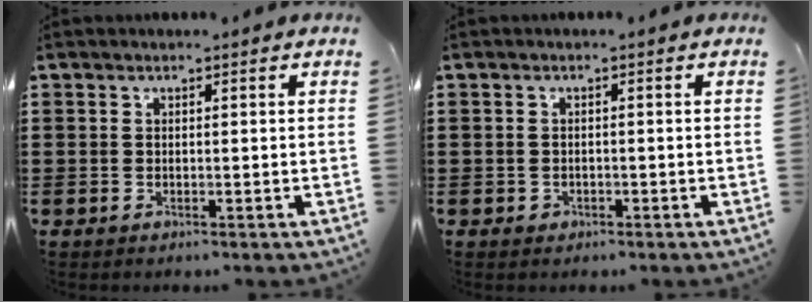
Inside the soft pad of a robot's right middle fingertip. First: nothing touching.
{"total": 0.8, "force": [-0.4, 0.6, 0.2], "torque": [-0.007, 0.000, -0.008]}